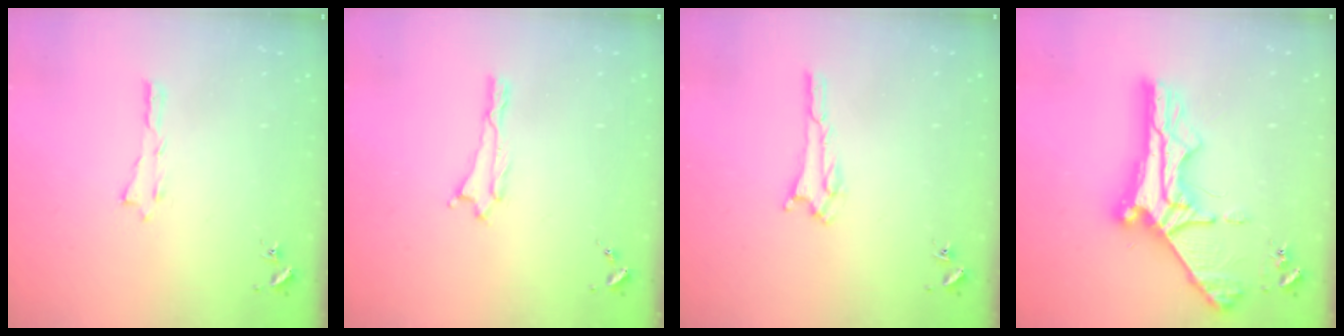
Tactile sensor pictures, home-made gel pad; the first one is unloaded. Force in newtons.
{"total": 0.0}
{"total": 1.8, "press": 1.8, "slide": 0.2}
{"total": 11.8, "press": 11.7, "slide": 1.2}